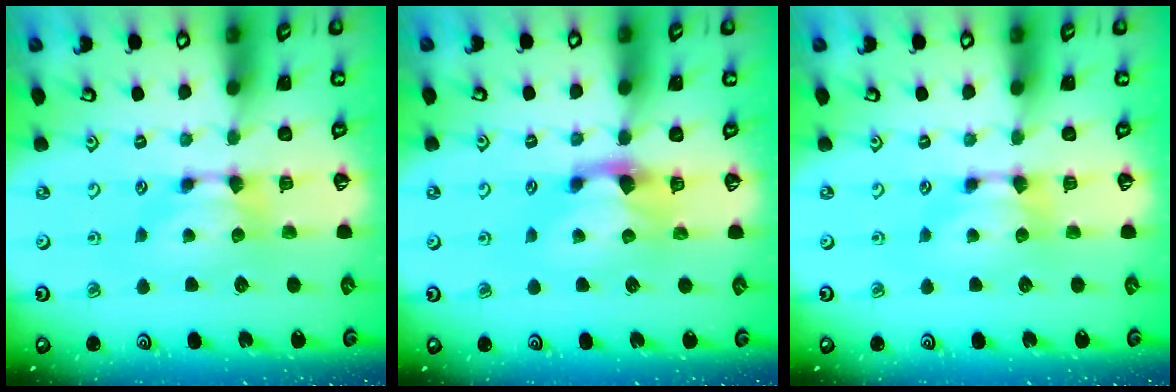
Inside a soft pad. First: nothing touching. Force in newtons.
{"total": 1.5, "press": 1.2, "slide": 0.9}
{"total": 0.0}